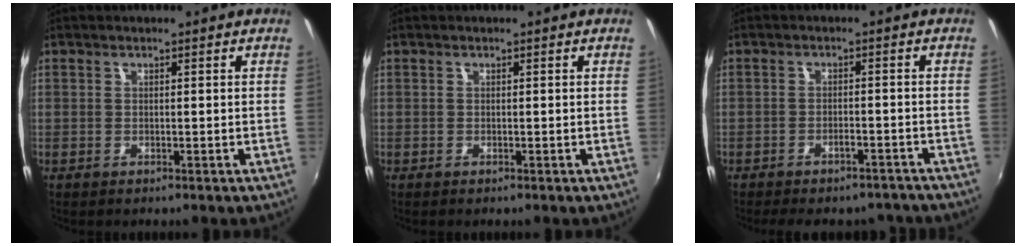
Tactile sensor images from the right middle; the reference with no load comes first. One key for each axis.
{"total": 0.0}
{"total": 11.7, "fx": -10.0, "fy": 4.2, "fz": 4.2, "tx": -0.095, "ty": 0.000, "tz": -0.118}